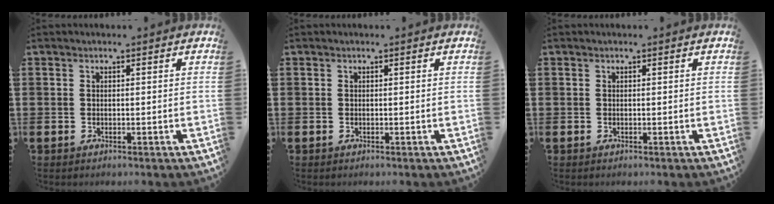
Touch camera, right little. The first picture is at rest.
{"total": 0.0}
{"total": 0.0}